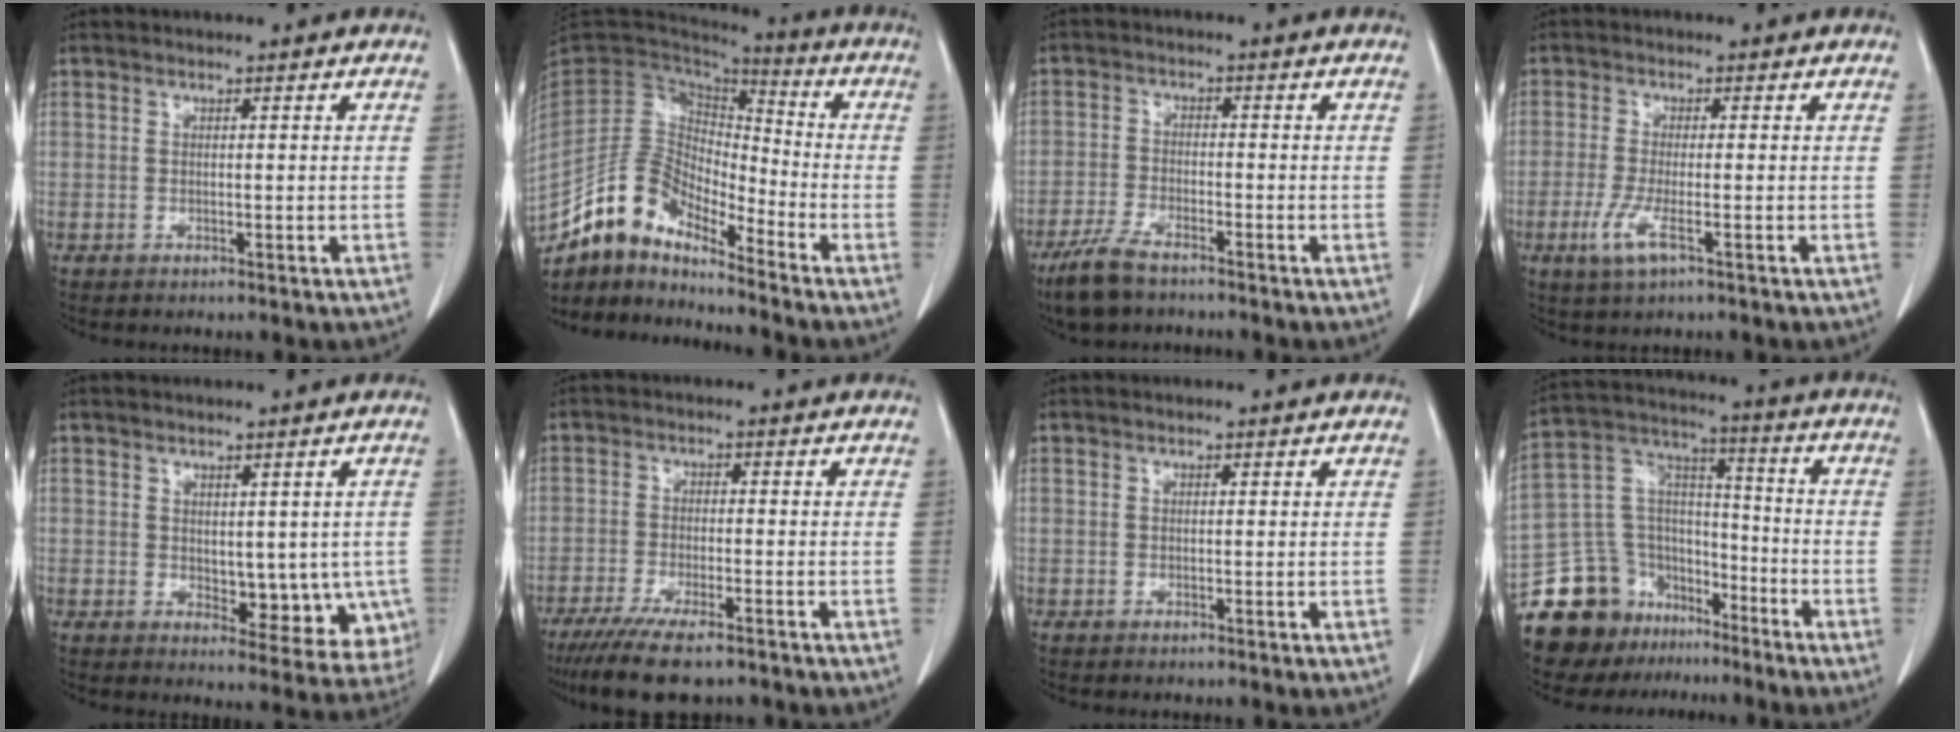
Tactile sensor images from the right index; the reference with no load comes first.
{"total": 10.8, "force": [-9.3, 3.8, 4.0], "torque": [-0.083, 0.047, -0.179]}
{"total": 6.0, "force": [-4.6, 1.7, 3.4], "torque": [-0.076, -0.009, -0.086]}
{"total": 4.7, "force": [-2.1, 0.5, 4.2], "torque": [-0.092, -0.013, -0.042]}
{"total": 8.8, "force": [-0.8, 5.0, 7.1], "torque": [-0.066, -0.004, 0.003]}
{"total": 10.2, "force": [-7.9, 2.0, 6.2], "torque": [-0.095, -0.019, -0.123]}
{"total": 0.0}
{"total": 18.2, "force": [-13.2, 11.5, 5.0], "torque": [-0.105, 0.080, -0.222]}